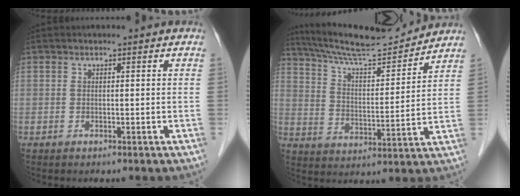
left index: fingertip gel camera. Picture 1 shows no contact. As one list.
[{"total": 14.4, "force": [13.7, 0.4, 4.4], "torque": [-0.085, 0.003, 0.228]}]